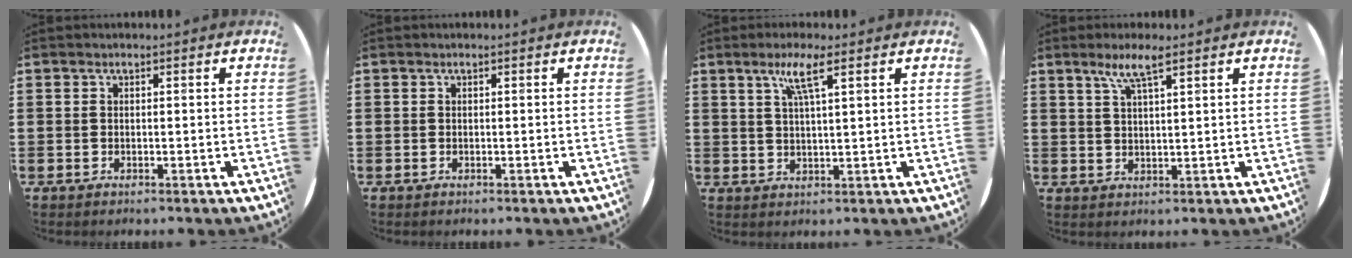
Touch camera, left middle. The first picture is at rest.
{"total": 0.0}
{"total": 4.5, "force": [2.6, 0.3, 3.7], "torque": [-0.078, 0.007, 0.042]}
{"total": 4.3, "force": [2.9, 0.5, 3.1], "torque": [-0.066, 0.005, 0.050]}